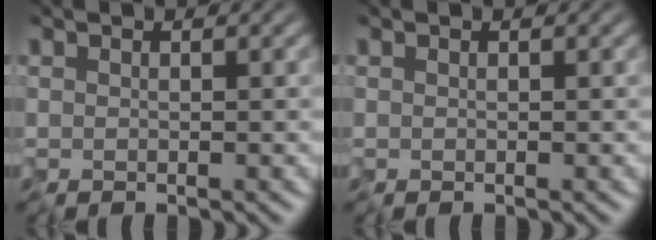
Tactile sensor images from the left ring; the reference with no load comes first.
{"total": 0.0}